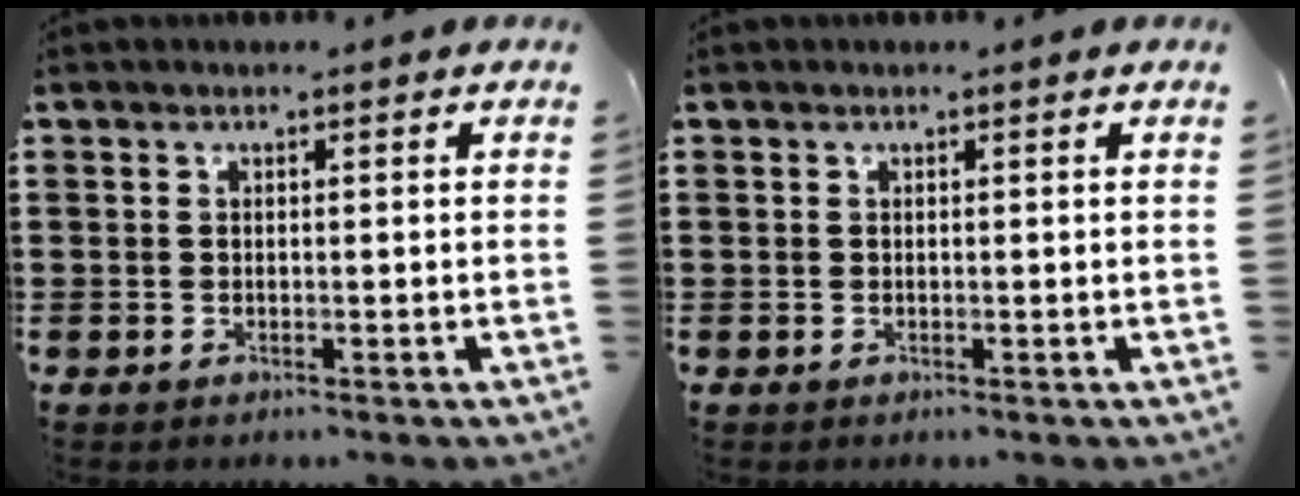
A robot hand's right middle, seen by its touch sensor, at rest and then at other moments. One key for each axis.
{"total": 0.0}